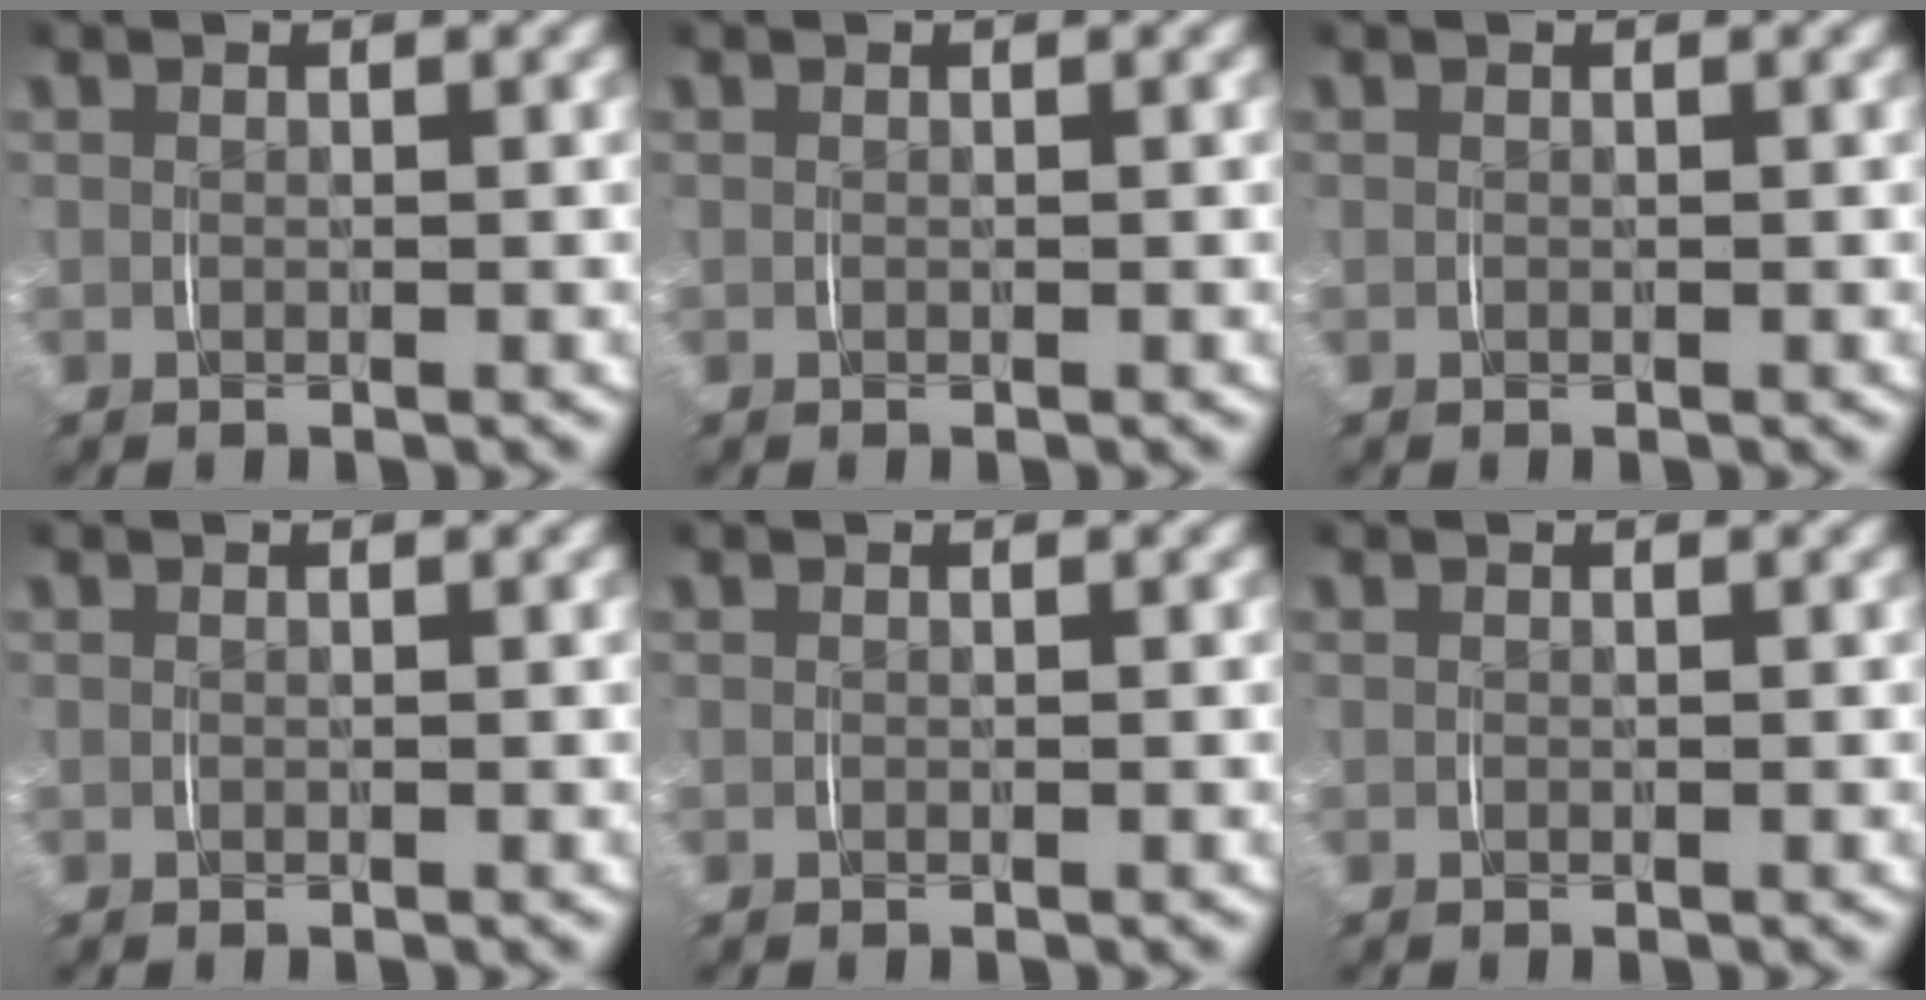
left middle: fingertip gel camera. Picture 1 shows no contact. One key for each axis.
{"total": 0.0}
{"total": 0.0}
{"total": 0.0}
{"total": 0.0}
{"total": 0.0}